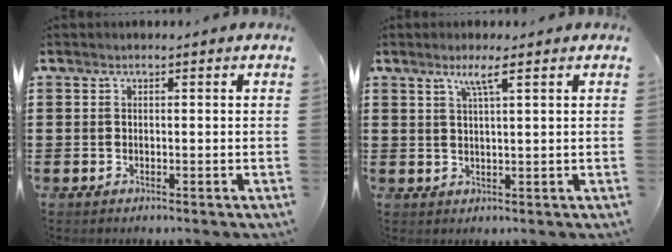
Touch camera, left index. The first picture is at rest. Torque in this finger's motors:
{"motor_torque": [0.60, -0.39, 0.11, 0.03]}